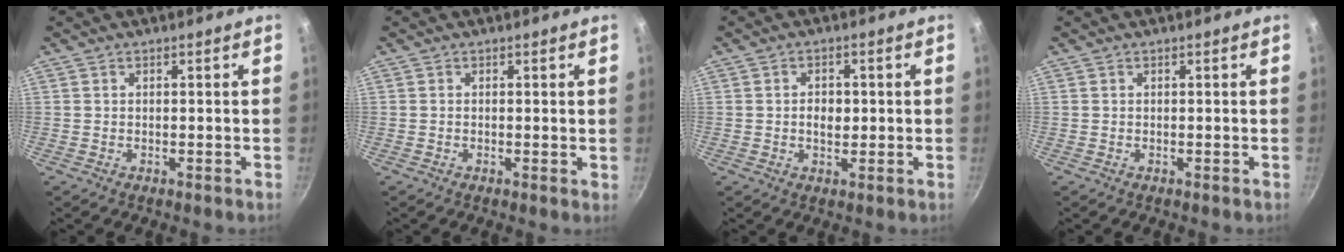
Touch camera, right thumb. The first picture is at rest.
{"total": 0.6, "force": [0.1, 0.2, 0.6], "torque": [-0.006, -0.002, -0.002]}
{"total": 3.7, "force": [0.1, 2.5, 2.8], "torque": [-0.030, -0.001, -0.002]}
{"total": 0.0}